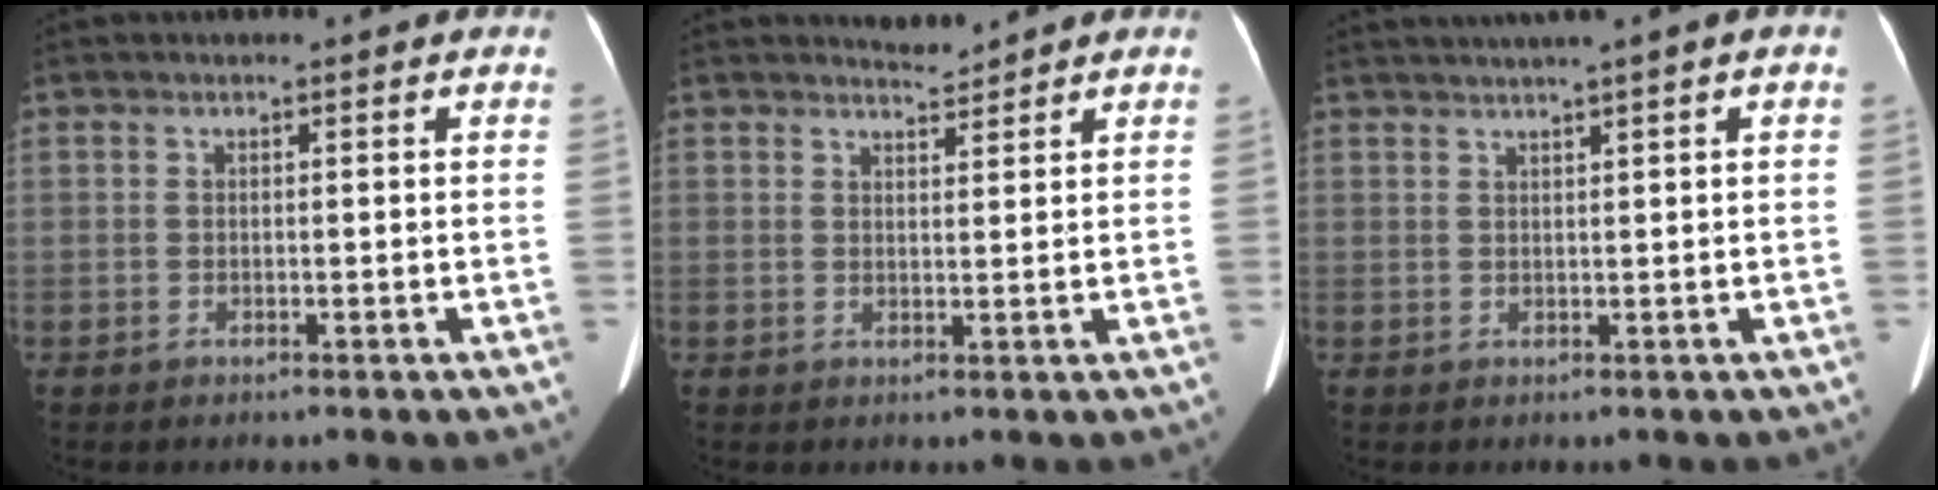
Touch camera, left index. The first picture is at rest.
{"total": 1.8, "force": [1.8, -0.2, -0.3], "torque": [-0.003, -0.003, 0.035]}
{"total": 4.4, "force": [2.8, -0.6, 3.3], "torque": [-0.058, 0.024, 0.049]}